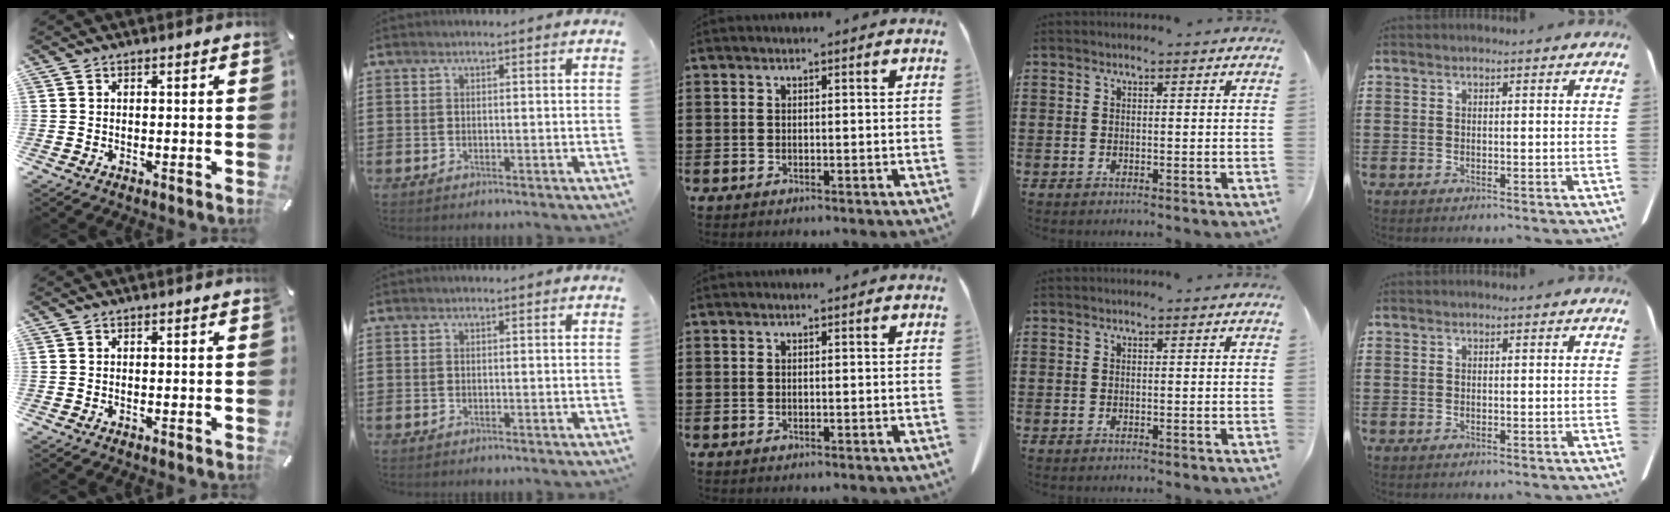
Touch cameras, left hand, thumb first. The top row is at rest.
{}